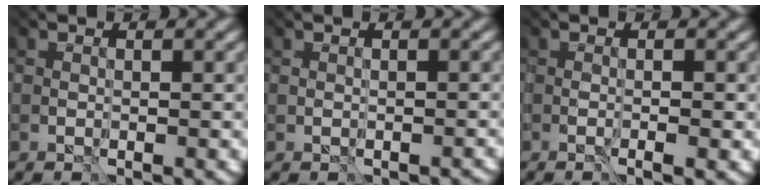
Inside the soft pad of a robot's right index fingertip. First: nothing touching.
{"total": 0.5, "force": [-0.5, 0.2, -0.1], "torque": [0.014, 0.005, -0.001]}
{"total": 1.5, "force": [-1.1, -0.2, 1.0], "torque": [-0.021, 0.000, -0.005]}